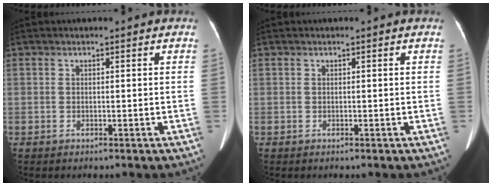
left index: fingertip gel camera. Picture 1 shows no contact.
{"total": 0.0}